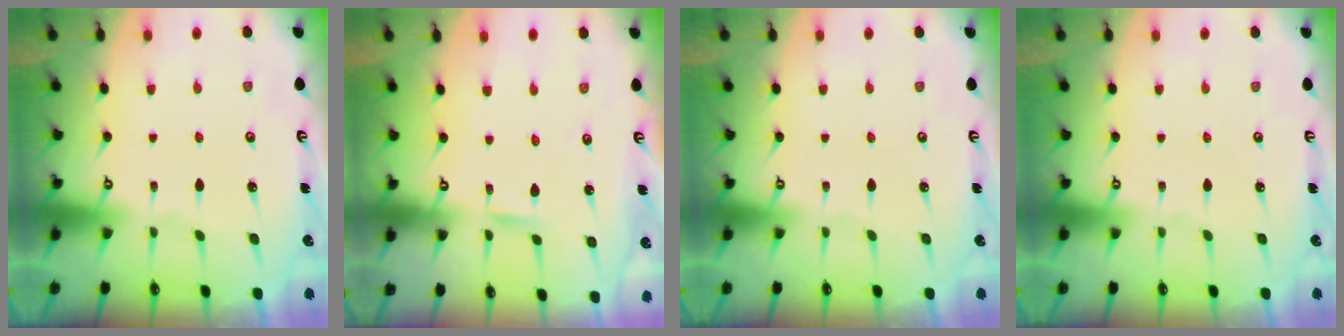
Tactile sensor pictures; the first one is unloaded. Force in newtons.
{"total": 1.8, "press": 1.8, "slide": 0.3}
{"total": 0.0}
{"total": 0.0}